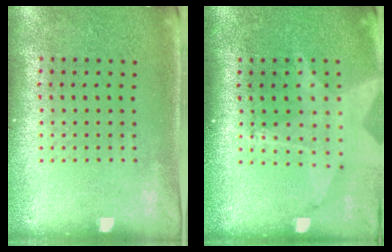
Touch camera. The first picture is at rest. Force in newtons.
{"total": 2.0, "press": 1.5, "slide": 1.3}